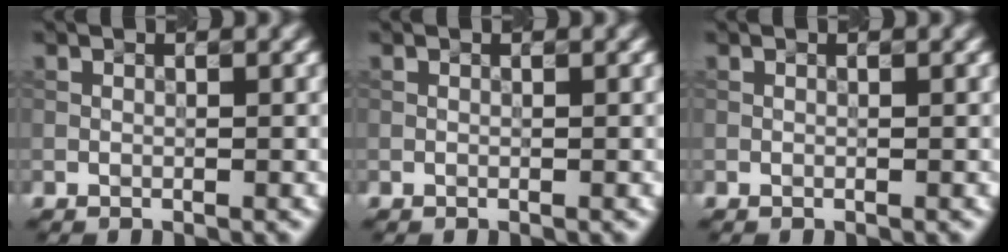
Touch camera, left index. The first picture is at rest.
{"total": 0.0}
{"total": 0.0}